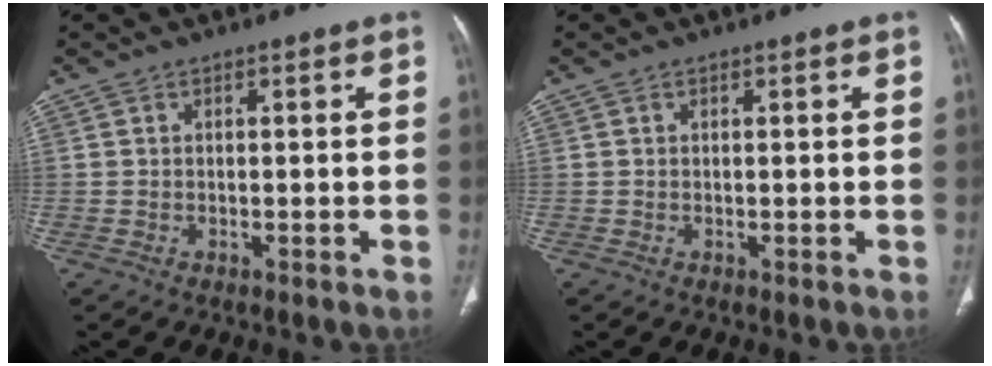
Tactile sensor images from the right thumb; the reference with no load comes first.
{"total": 0.0}